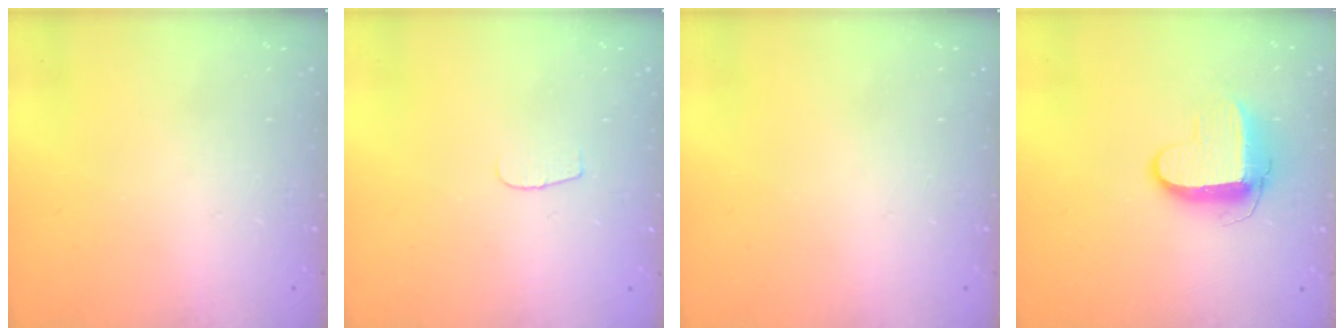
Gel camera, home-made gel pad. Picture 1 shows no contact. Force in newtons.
{"total": 3.4, "press": 3.4, "slide": 0.4}
{"total": 0.0}
{"total": 8.9, "press": 8.9, "slide": 0.9}